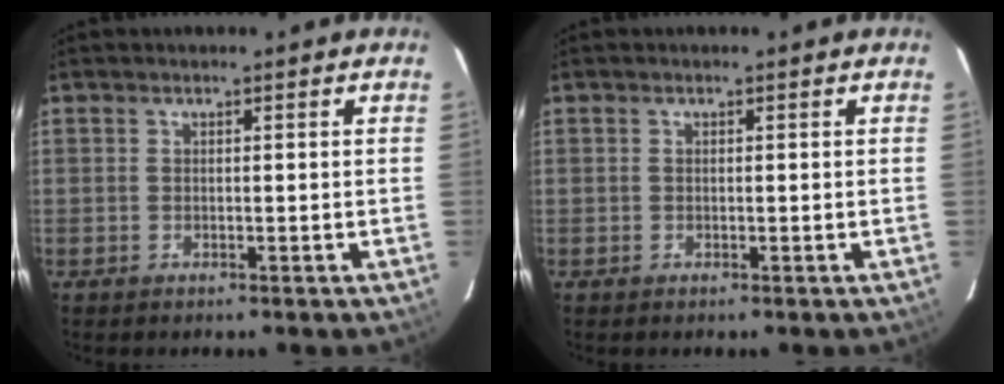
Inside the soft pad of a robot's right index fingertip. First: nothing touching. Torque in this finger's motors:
{"motor_torque": [-0.11, 0.08, -0.03, 0.00]}